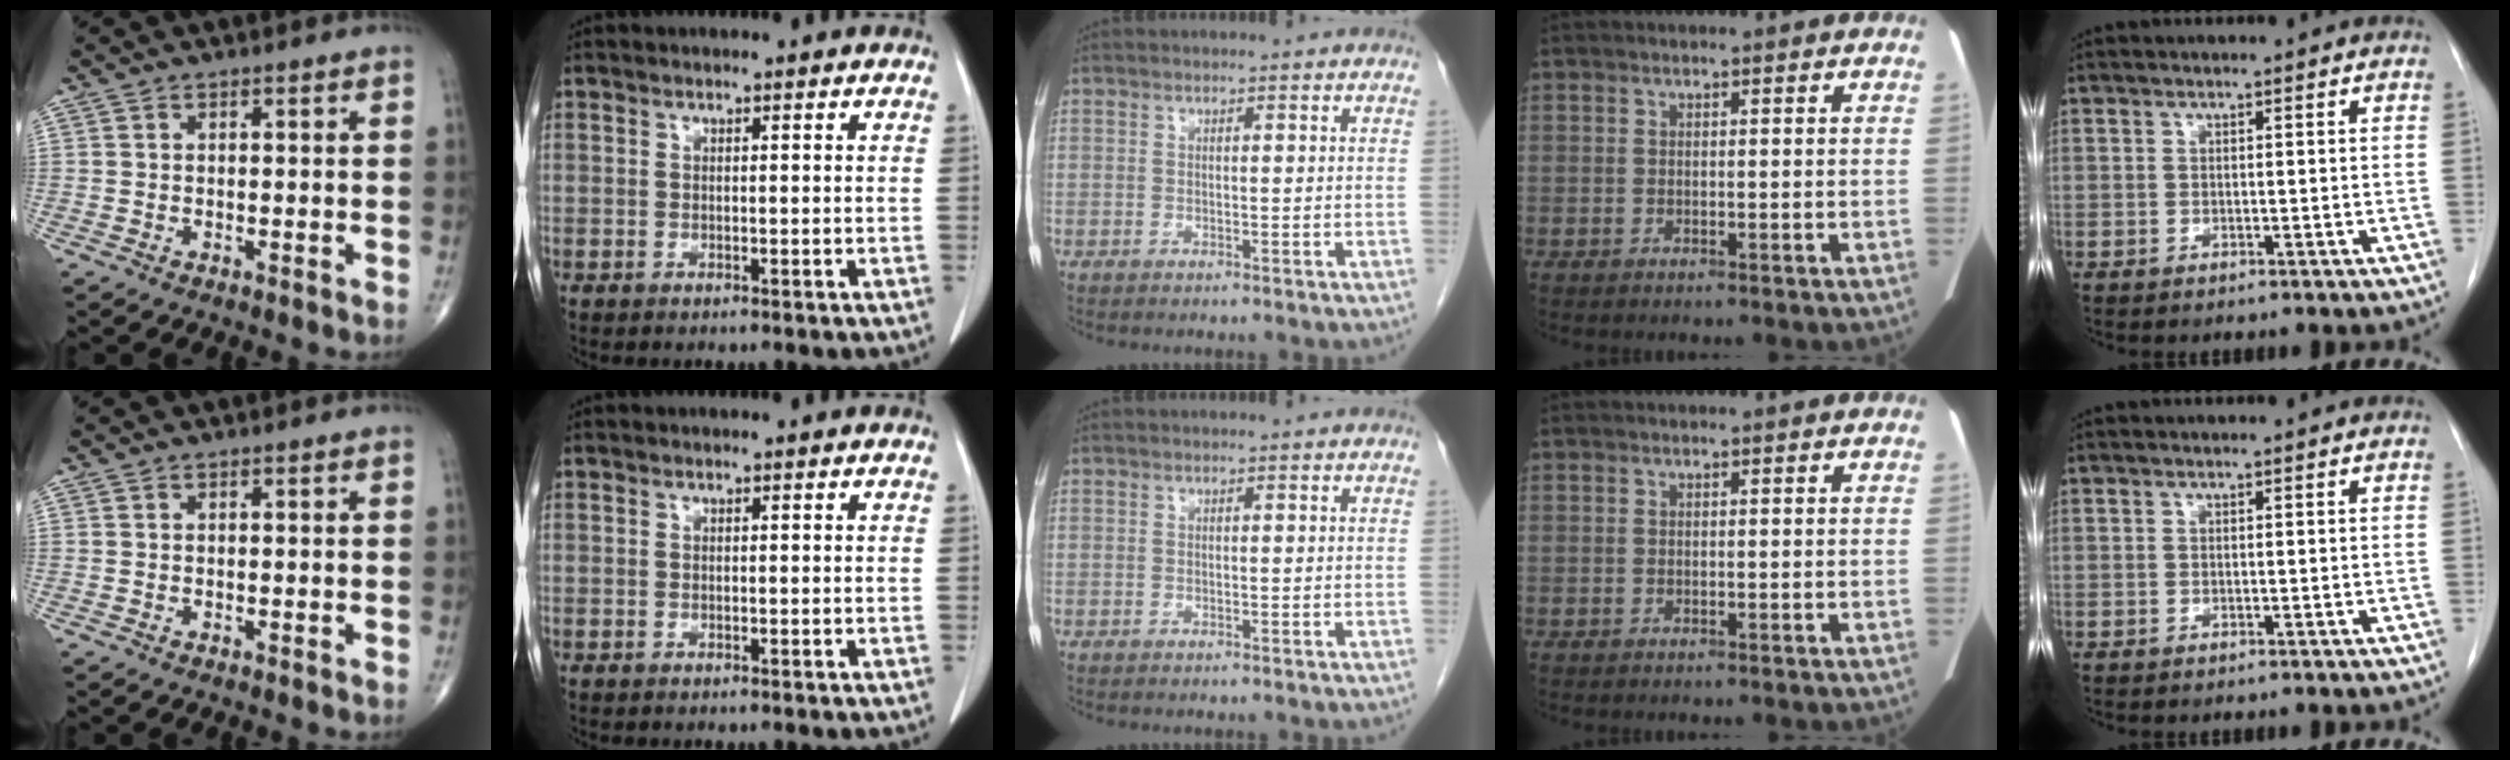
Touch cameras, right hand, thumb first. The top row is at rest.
{}